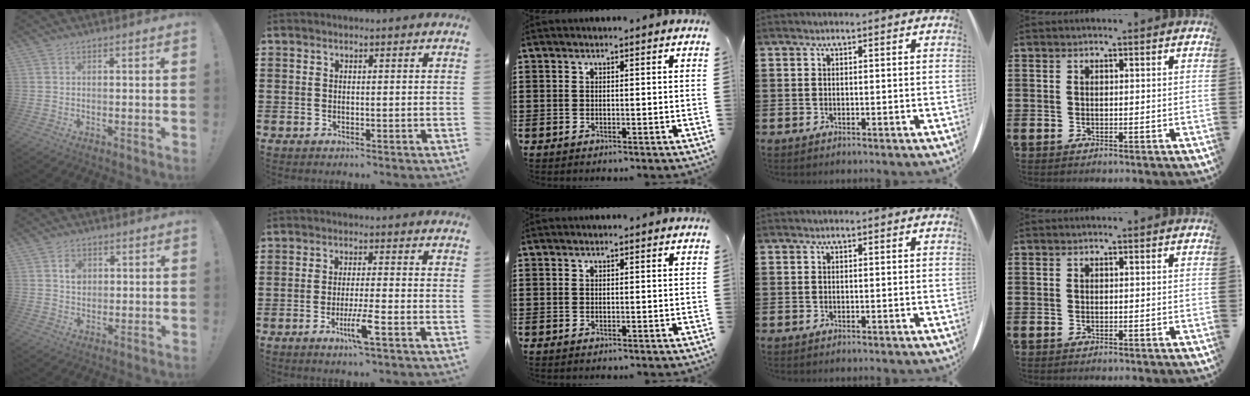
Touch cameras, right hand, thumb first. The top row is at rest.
{"thumb": {"total": 4.3, "force": [1.1, 3.6, 2.1], "torque": [-0.021, -0.001, 0.015]}, "index": {"total": 5.2, "force": [-2.4, -0.1, 4.7], "torque": [-0.097, -0.022, -0.045]}}